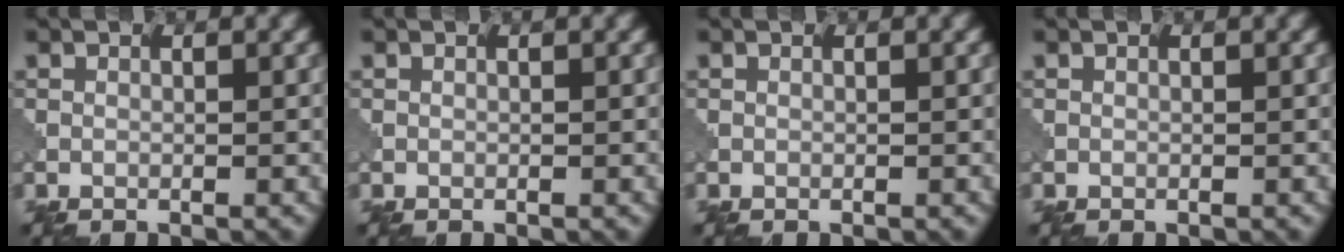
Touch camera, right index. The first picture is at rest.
{"total": 0.7, "force": [-0.1, -0.5, -0.5], "torque": [0.006, -0.001, 0.001]}
{"total": 0.0}
{"total": 0.0}